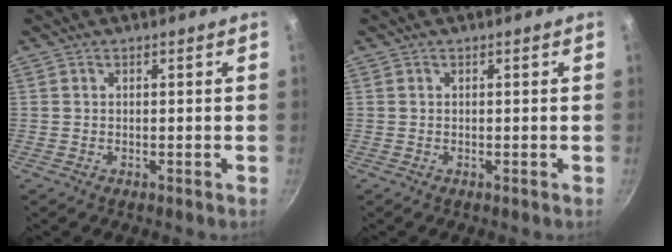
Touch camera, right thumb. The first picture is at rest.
{"total": 0.0}